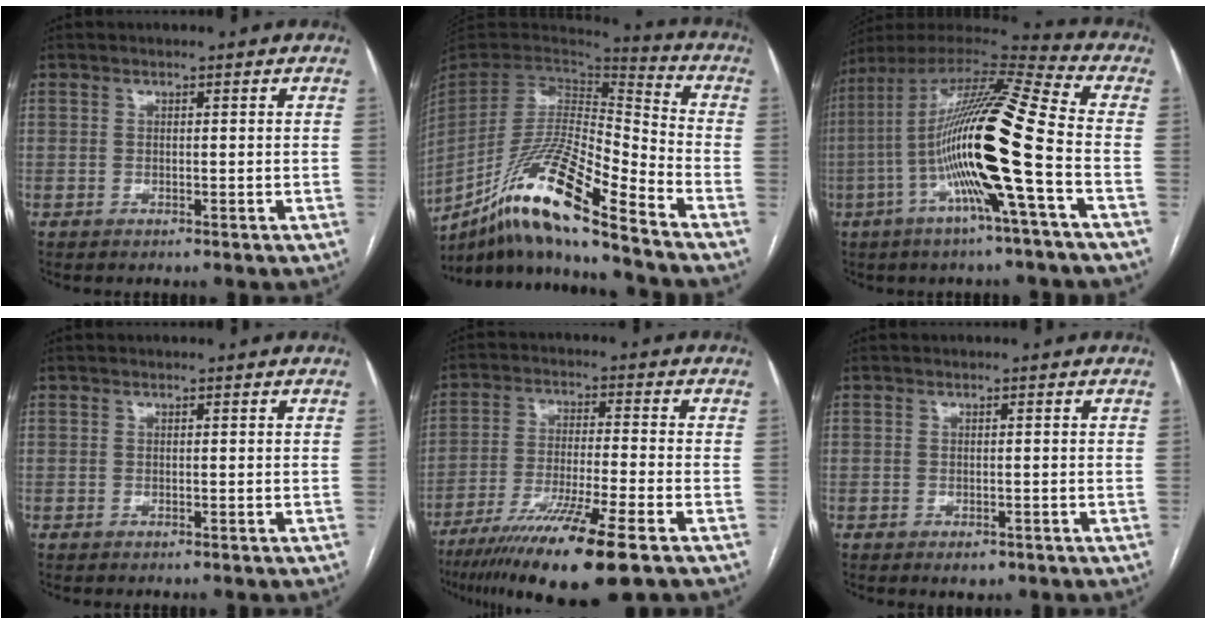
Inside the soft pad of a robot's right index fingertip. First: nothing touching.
{"total": 19.6, "force": [-13.4, 1.3, 14.3], "torque": [-0.300, -0.025, -0.251]}
{"total": 20.3, "force": [-4.2, 0.1, 19.9], "torque": [-0.379, 0.003, -0.088]}
{"total": 0.0}
{"total": 15.0, "force": [-9.9, -0.2, 11.3], "torque": [-0.203, -0.041, -0.171]}
{"total": 1.8, "force": [-1.0, 1.0, 1.0], "torque": [-0.008, 0.001, -0.007]}